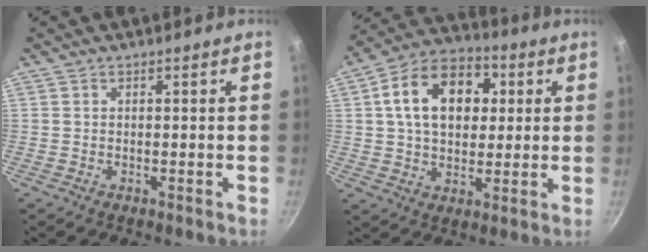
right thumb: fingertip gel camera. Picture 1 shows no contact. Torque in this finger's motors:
{"motor_torque": [0.67, 1.65, 0.66, -0.29, 0.30]}